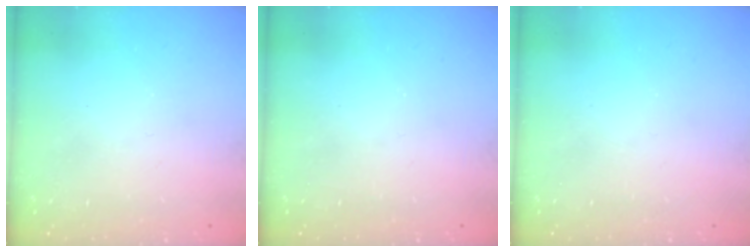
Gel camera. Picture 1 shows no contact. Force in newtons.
{"total": 0.0}
{"total": 0.0}